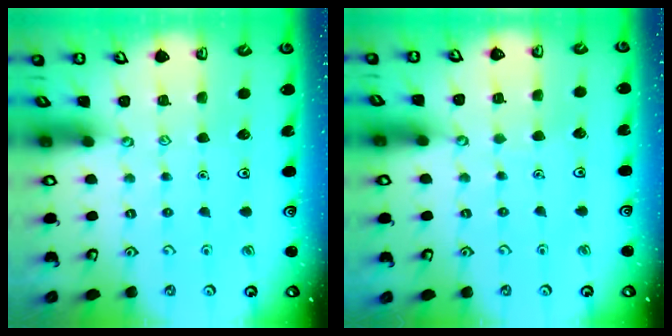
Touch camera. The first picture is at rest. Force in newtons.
{"total": 1.5, "press": 1.5, "slide": 0.2}